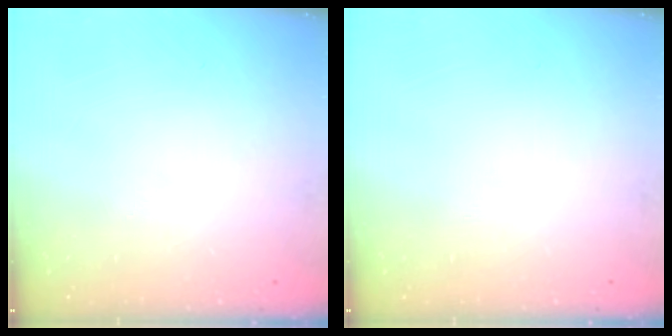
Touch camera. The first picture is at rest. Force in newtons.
{"total": 0.0}